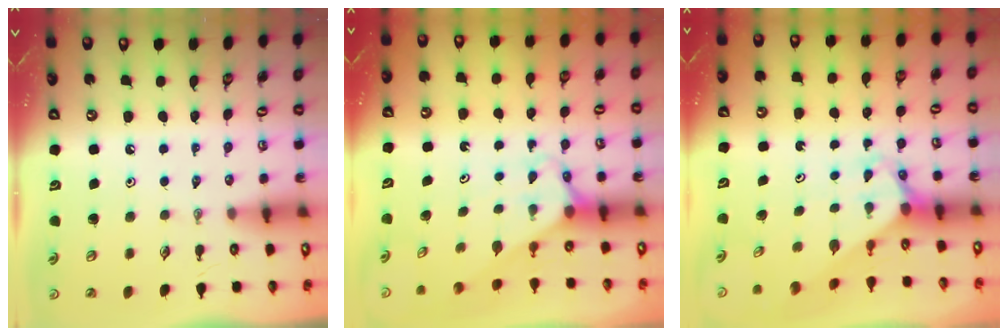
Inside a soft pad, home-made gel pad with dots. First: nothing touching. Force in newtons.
{"total": 2.7, "press": 2.7, "slide": 0.2}
{"total": 3.2, "press": 3.2, "slide": 0.2}